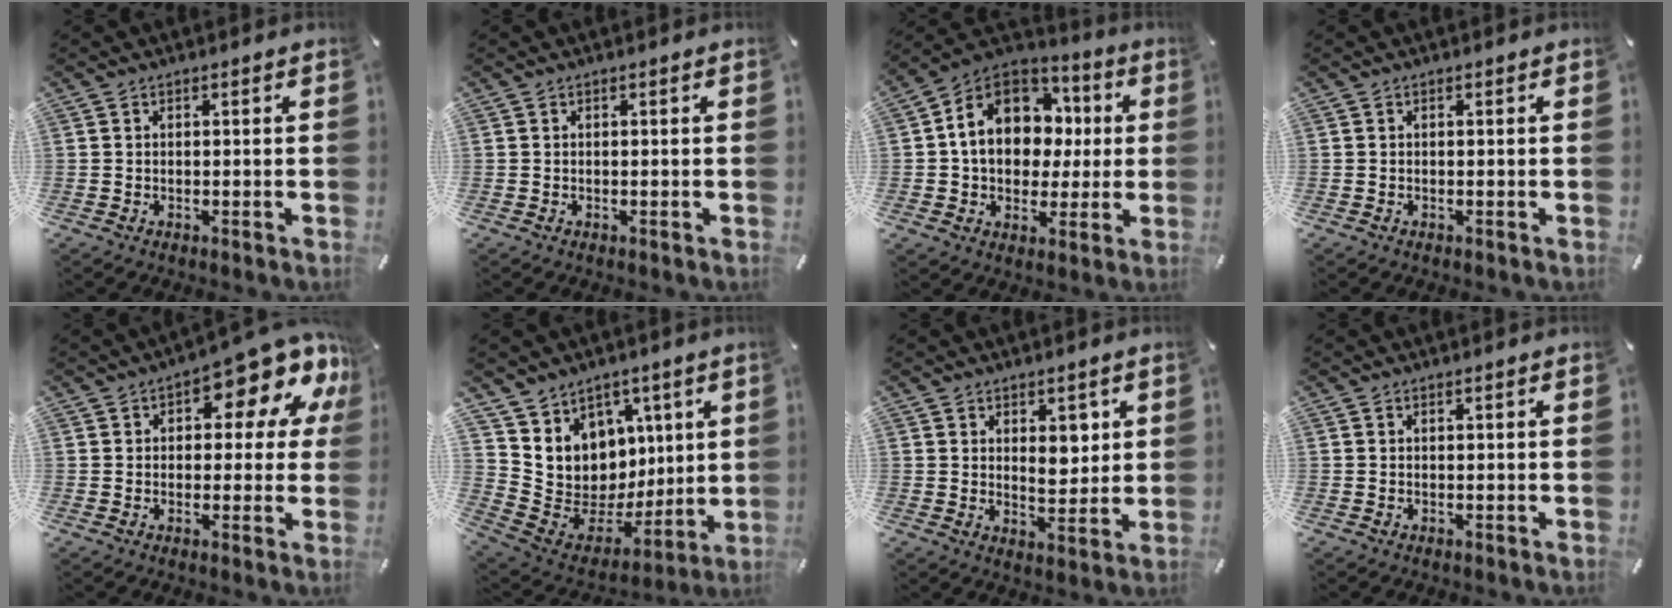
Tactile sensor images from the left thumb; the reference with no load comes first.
{"total": 0.0}
{"total": 14.4, "force": [1.7, 12.0, 7.8], "torque": [-0.152, 0.001, 0.035]}
{"total": 0.0}
{"total": 13.2, "force": [7.9, 5.3, 9.2], "torque": [-0.112, -0.060, 0.128]}
{"total": 9.8, "force": [3.0, 9.3, -0.2], "torque": [-0.001, -0.058, 0.079]}
{"total": 6.1, "force": [2.7, 4.2, 3.4], "torque": [-0.031, -0.014, 0.042]}
{"total": 0.0}